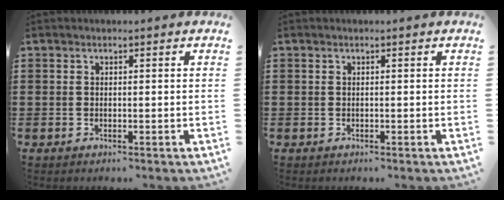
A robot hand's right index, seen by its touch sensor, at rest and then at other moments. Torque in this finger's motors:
{"motor_torque": [0.26, -0.06, -0.01, 0.01]}